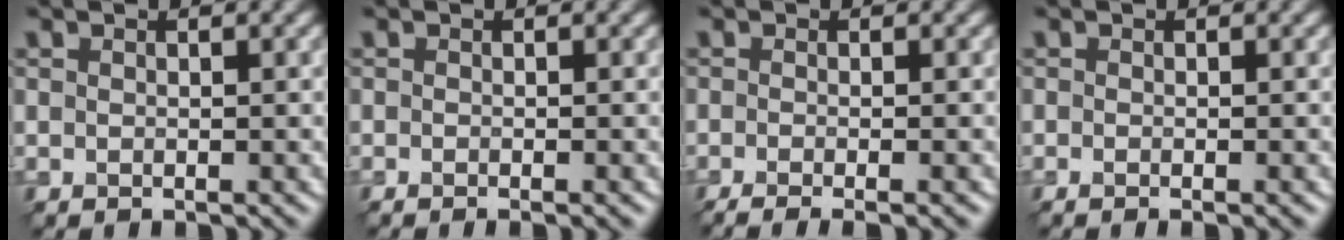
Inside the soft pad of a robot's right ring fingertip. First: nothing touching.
{"total": 1.3, "force": [-0.6, 0.4, 1.1], "torque": [-0.006, -0.009, -0.009]}
{"total": 4.5, "force": [-1.6, 1.8, 3.7], "torque": [-0.029, -0.008, -0.024]}
{"total": 1.6, "force": [-0.5, 0.6, 1.4], "torque": [-0.006, -0.007, -0.010]}